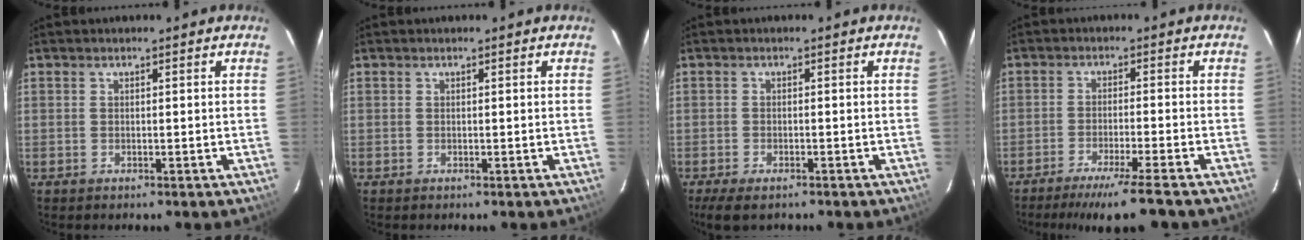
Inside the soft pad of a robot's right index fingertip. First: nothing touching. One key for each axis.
{"total": 0.0}
{"total": 5.1, "fx": -3.8, "fy": 1.8, "fz": 3.0, "tx": -0.070, "ty": -0.021, "tz": -0.066}
{"total": 8.1, "fx": -6.7, "fy": -0.9, "fz": 4.4, "tx": -0.086, "ty": -0.013, "tz": -0.108}